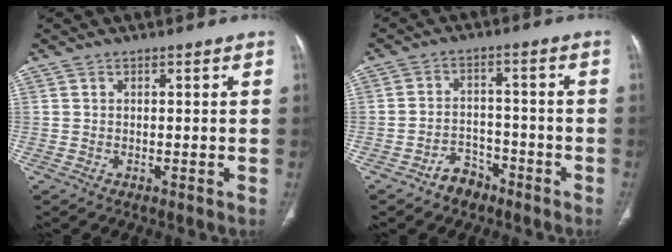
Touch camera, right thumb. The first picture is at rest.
{"total": 5.3, "force": [-3.7, 3.5, 1.5], "torque": [-0.010, 0.035, -0.058]}